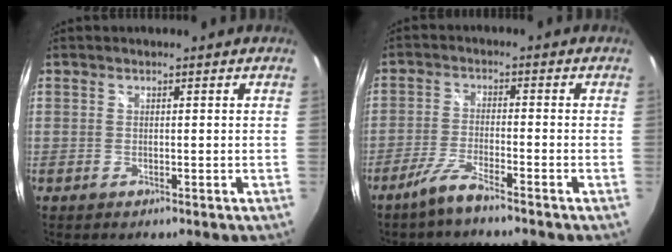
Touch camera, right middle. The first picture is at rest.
{"total": 5.0, "force": [-4.1, 0.1, 2.8], "torque": [-0.076, -0.005, -0.082]}